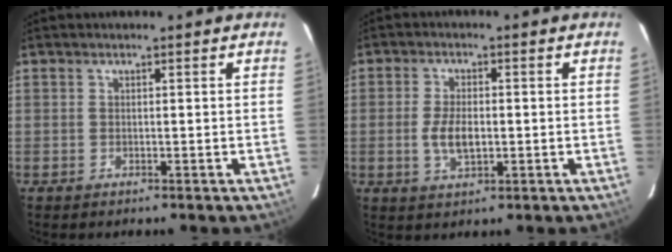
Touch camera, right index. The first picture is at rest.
{"total": 5.4, "force": [-0.9, 2.6, 4.6], "torque": [-0.096, -0.002, -0.014]}